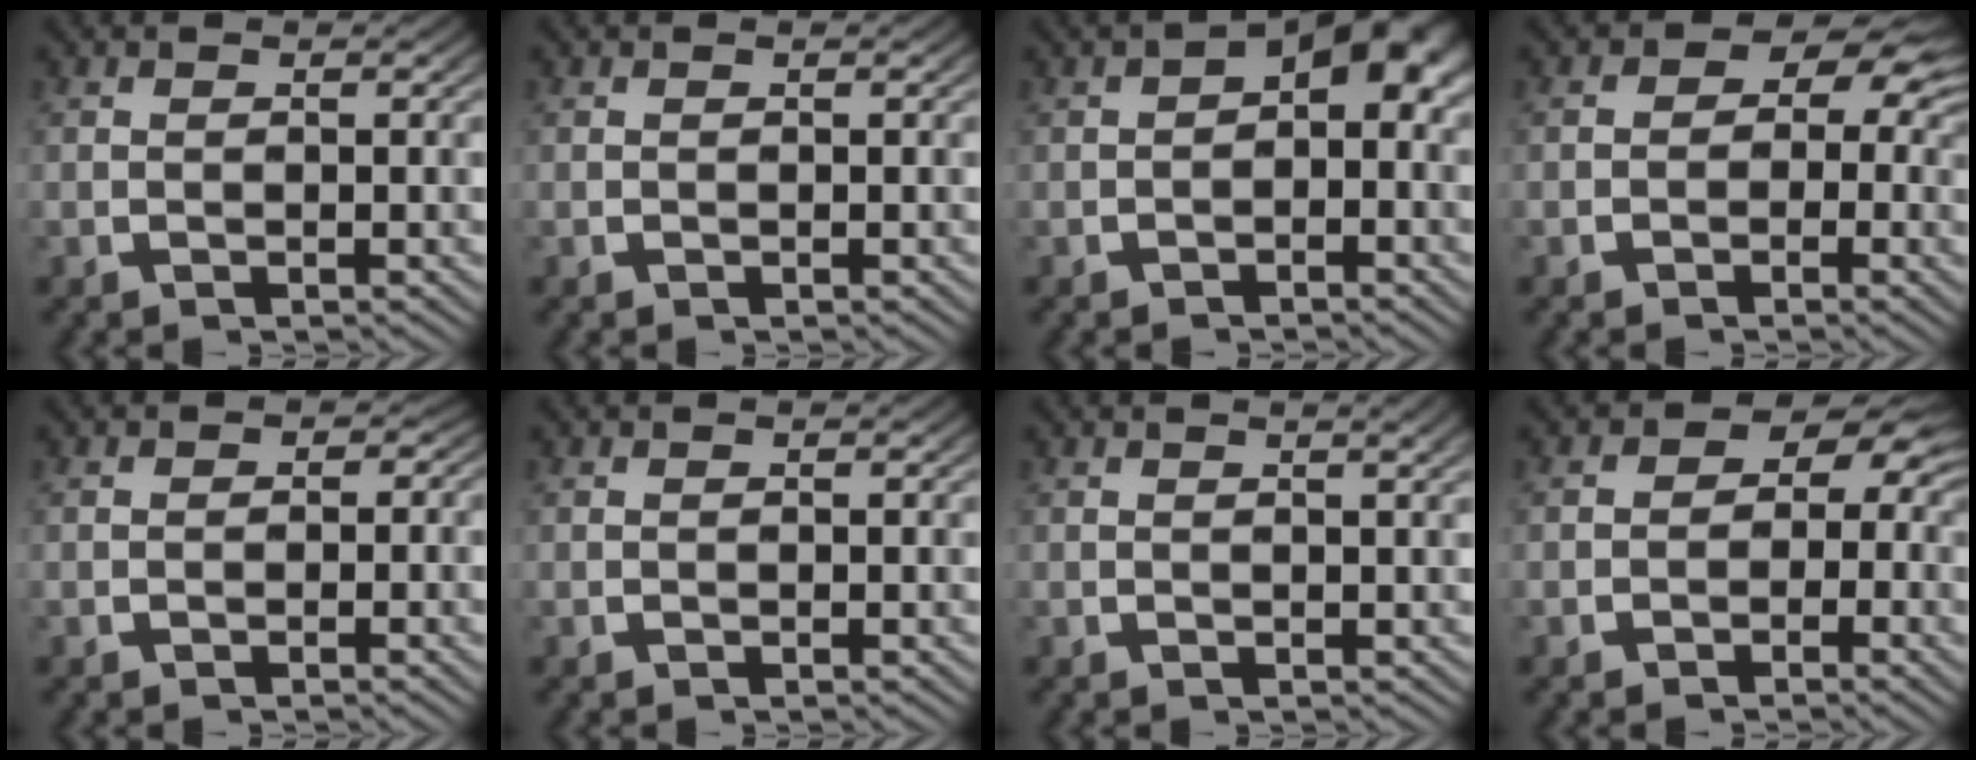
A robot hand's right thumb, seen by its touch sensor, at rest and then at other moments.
{"total": 0.0}
{"total": 5.1, "force": [-0.1, 3.1, 4.1], "torque": [-0.055, -0.005, 0.001]}
{"total": 4.4, "force": [0.5, 3.3, 2.9], "torque": [-0.037, -0.004, 0.006]}
{"total": 2.1, "force": [-0.3, 1.9, 0.7], "torque": [0.005, 0.000, -0.014]}
{"total": 0.0}
{"total": 0.0}
{"total": 4.4, "force": [0.0, 3.5, 2.7], "torque": [-0.035, -0.007, 0.000]}